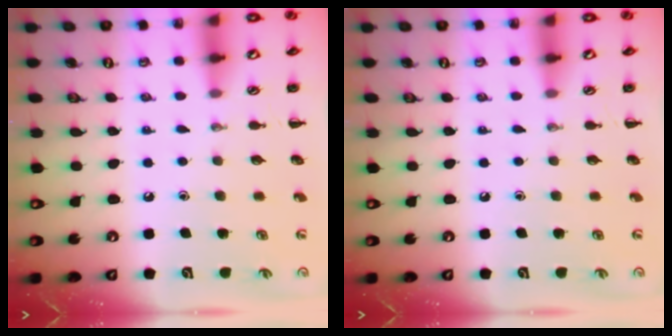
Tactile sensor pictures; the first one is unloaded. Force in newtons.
{"total": 0.0}